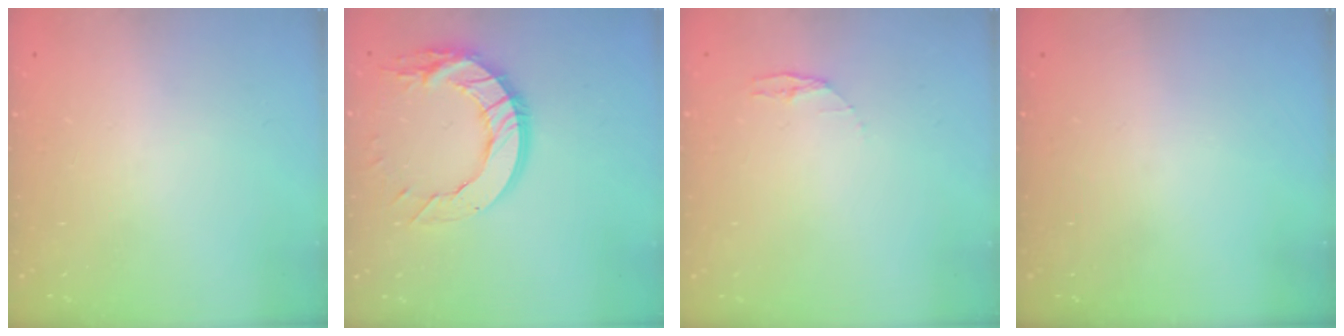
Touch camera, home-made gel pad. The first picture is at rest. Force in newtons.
{"total": 15.4, "press": 15.3, "slide": 1.5}
{"total": 3.4, "press": 3.4, "slide": 0.4}
{"total": 0.0}